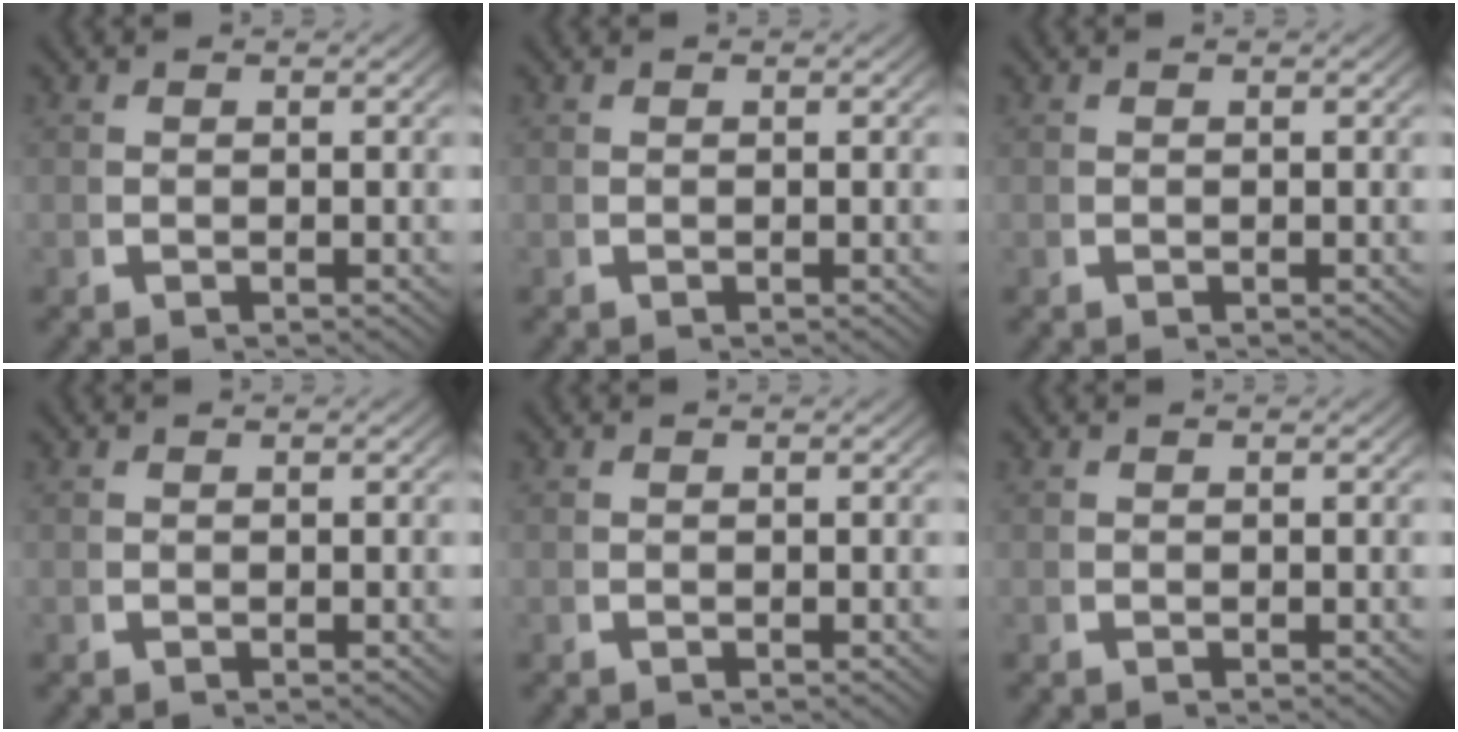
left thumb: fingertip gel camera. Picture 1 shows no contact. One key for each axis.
{"total": 0.0}
{"total": 0.0}
{"total": 0.0}
{"total": 0.0}
{"total": 0.0}